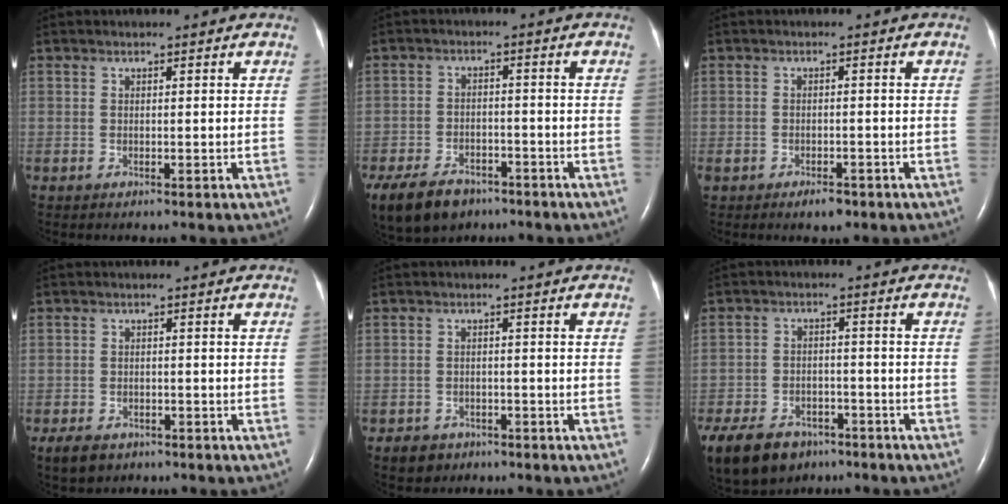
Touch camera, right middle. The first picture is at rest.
{"total": 13.1, "force": [-8.8, 7.9, 5.8], "torque": [-0.153, -0.015, -0.137]}
{"total": 2.6, "force": [-1.8, 1.3, 1.4], "torque": [-0.023, 0.000, -0.021]}
{"total": 4.0, "force": [-2.8, 2.5, 1.5], "torque": [-0.029, -0.002, -0.041]}
{"total": 3.0, "force": [-2.0, 2.3, 0.4], "torque": [-0.012, 0.008, -0.028]}
{"total": 16.2, "force": [-10.7, 9.9, 7.1], "torque": [-0.200, -0.020, -0.162]}